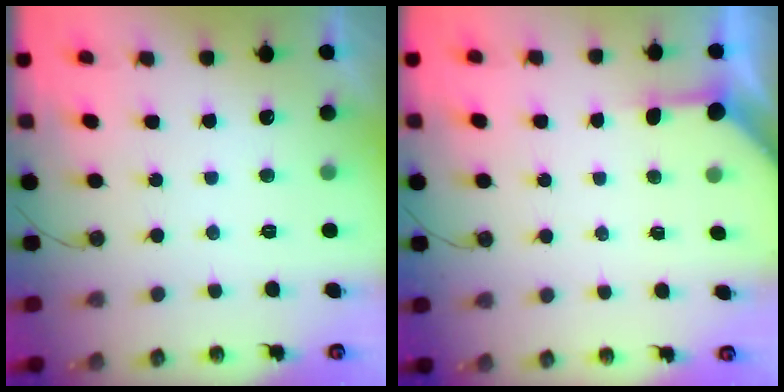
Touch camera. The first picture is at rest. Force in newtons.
{"total": 3.0, "press": 3.0, "slide": 0.4}